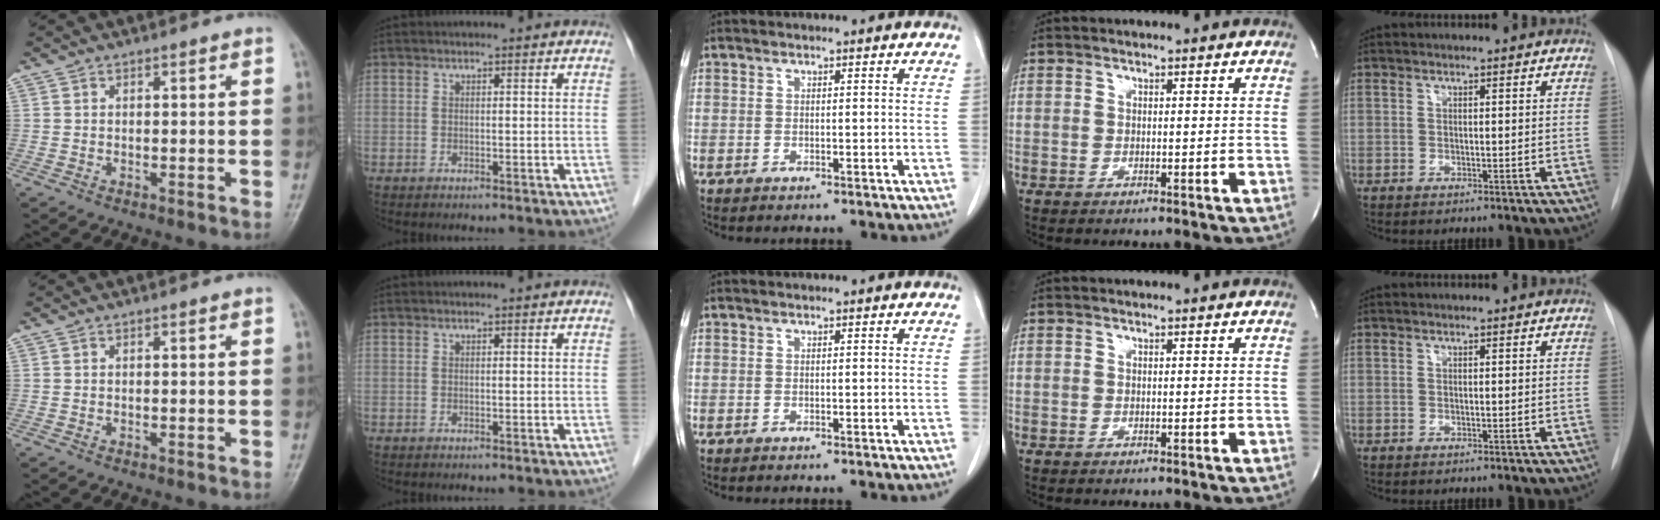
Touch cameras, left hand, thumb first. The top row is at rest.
{}